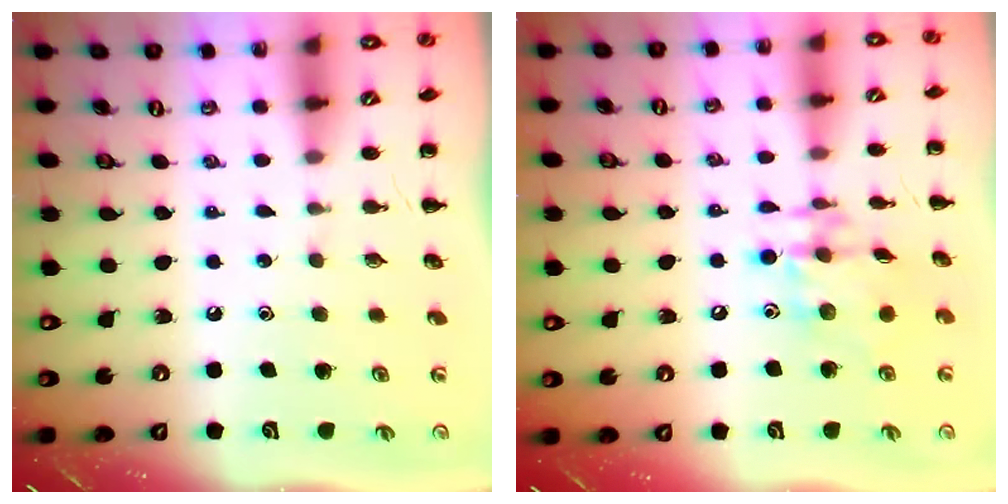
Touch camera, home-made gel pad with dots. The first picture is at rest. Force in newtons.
{"total": 13.0, "press": 13.0, "slide": 1.6}